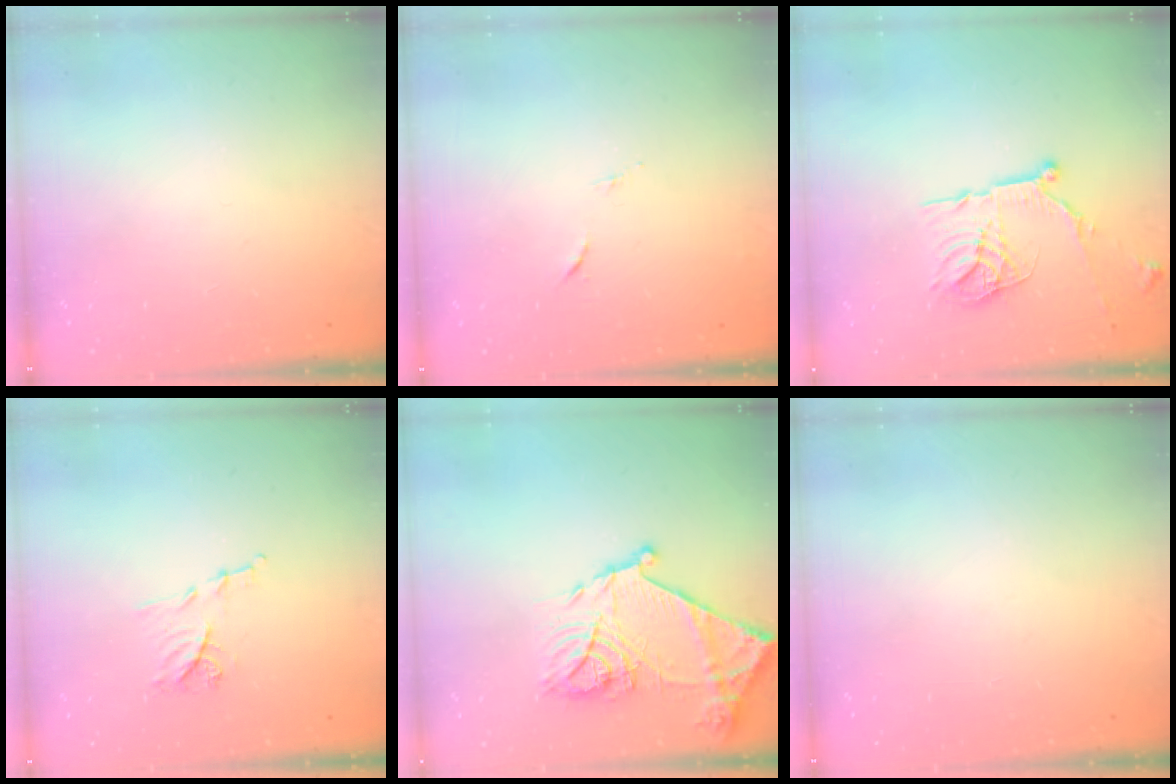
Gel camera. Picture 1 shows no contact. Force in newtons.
{"total": 5.4, "press": 5.3, "slide": 0.7}
{"total": 15.2, "press": 15.2, "slide": 0.8}
{"total": 7.3, "press": 7.2, "slide": 0.9}
{"total": 18.6, "press": 18.5, "slide": 1.9}
{"total": 0.0}